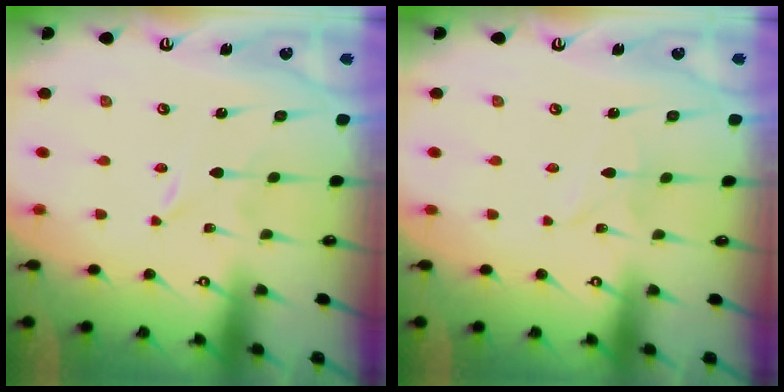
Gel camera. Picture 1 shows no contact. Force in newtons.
{"total": 2.3, "press": 2.3, "slide": 0.1}